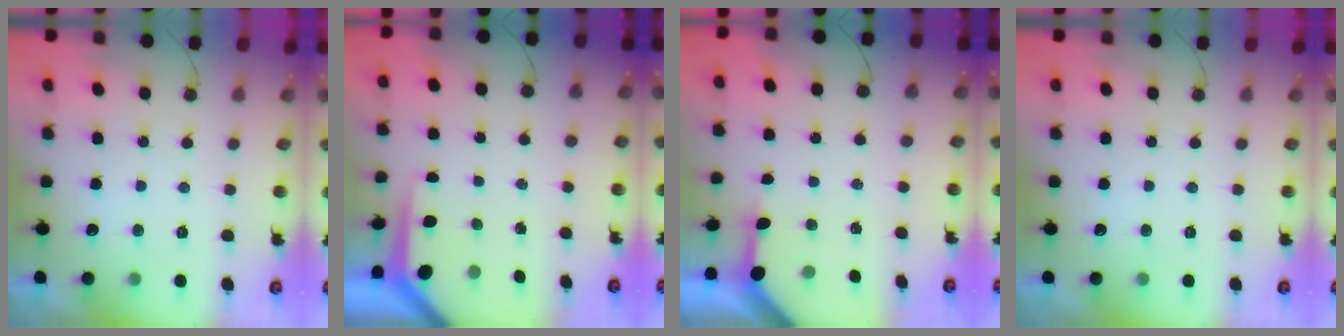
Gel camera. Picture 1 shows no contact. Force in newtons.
{"total": 4.3, "press": 4.3, "slide": 0.4}
{"total": 3.5, "press": 3.5, "slide": 0.4}
{"total": 0.0}